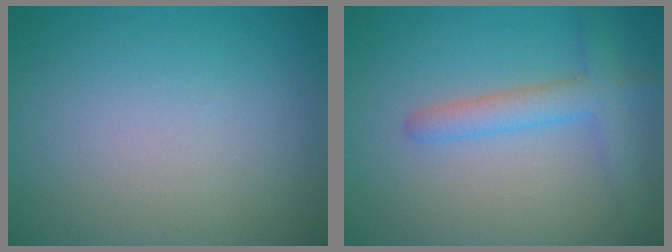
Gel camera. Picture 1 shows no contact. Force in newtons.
{"total": 3.1, "press": 3.1, "slide": 0.3}